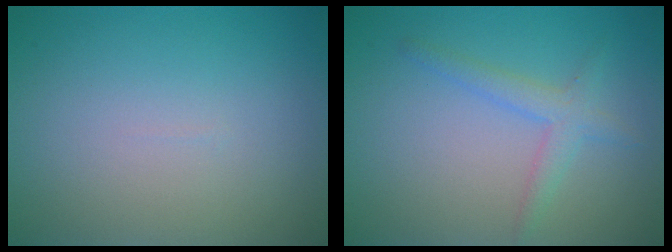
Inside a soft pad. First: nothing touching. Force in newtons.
{"total": 2.1, "press": 2.1, "slide": 0.1}